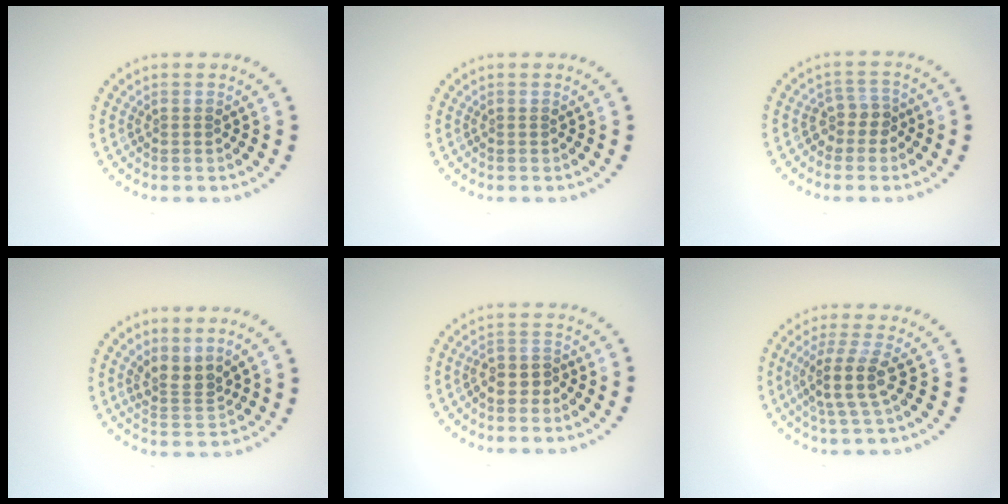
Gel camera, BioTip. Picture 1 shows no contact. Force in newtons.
{"total": 0.0}
{"total": 2.0, "press": 1.6, "slide": 1.2}
{"total": 2.6, "press": 2.0, "slide": 1.8}
{"total": 1.6, "press": 1.4, "slide": 0.7}
{"total": 3.4, "press": 2.6, "slide": 2.1}